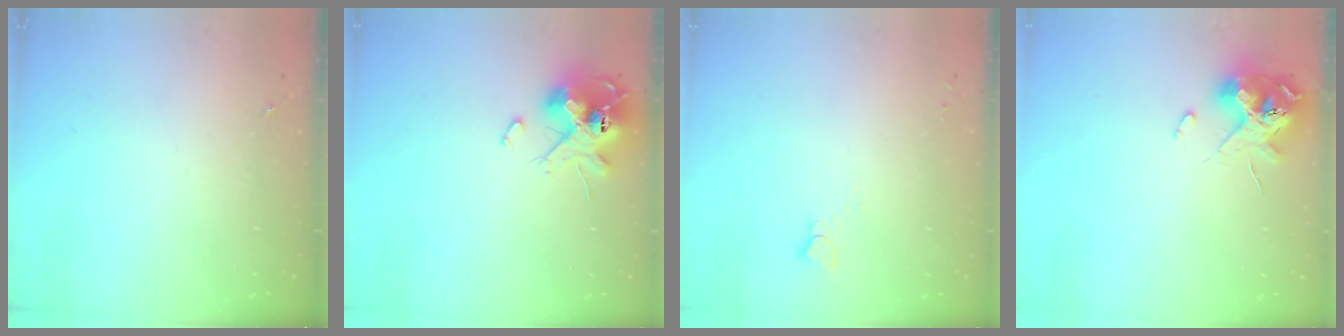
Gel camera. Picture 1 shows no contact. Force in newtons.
{"total": 13.9, "press": 13.8, "slide": 1.3}
{"total": 2.5, "press": 2.5, "slide": 0.2}
{"total": 11.9, "press": 11.8, "slide": 1.5}